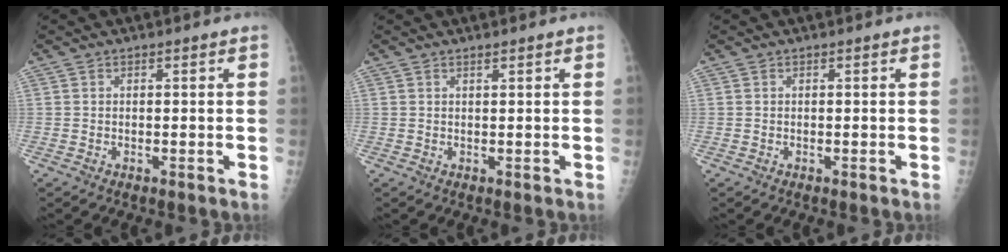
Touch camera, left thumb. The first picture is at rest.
{"total": 0.7, "force": [0.6, 0.0, 0.3], "torque": [-0.005, -0.004, 0.011]}
{"total": 0.0}